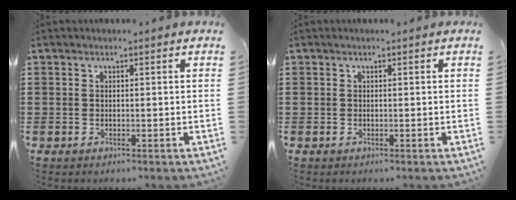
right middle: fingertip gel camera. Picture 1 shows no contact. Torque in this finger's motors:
{"motor_torque": [0.00, 0.00, 0.00, -0.01]}